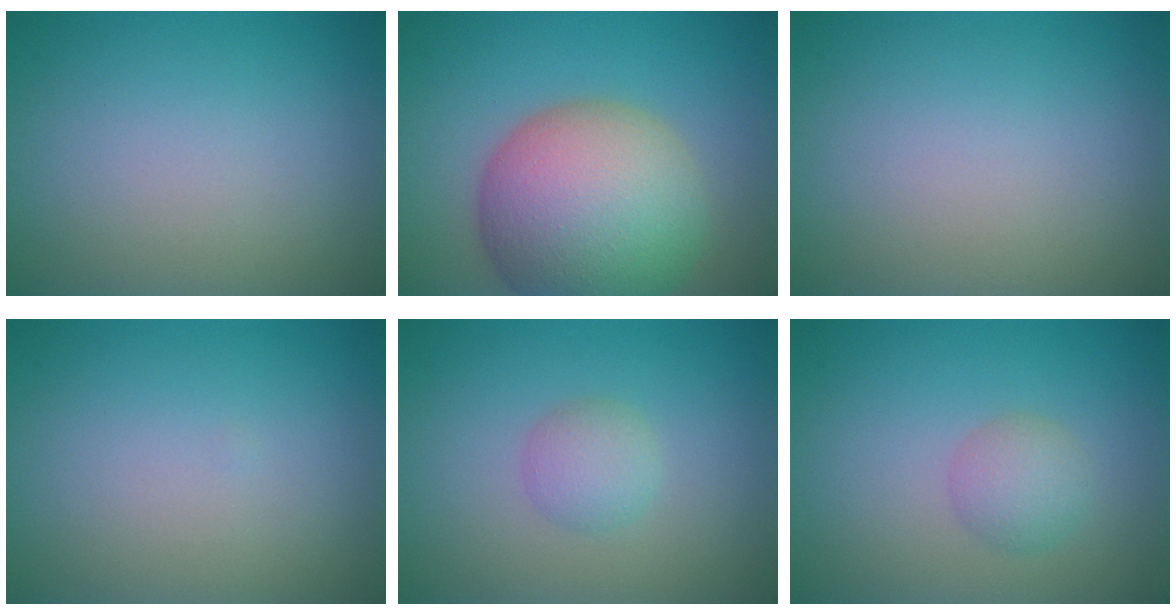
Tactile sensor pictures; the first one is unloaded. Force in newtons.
{"total": 13.3, "press": 13.3, "slide": 0.7}
{"total": 0.0}
{"total": 0.0}
{"total": 2.0, "press": 2.0, "slide": 0.1}
{"total": 2.2, "press": 2.2, "slide": 0.1}